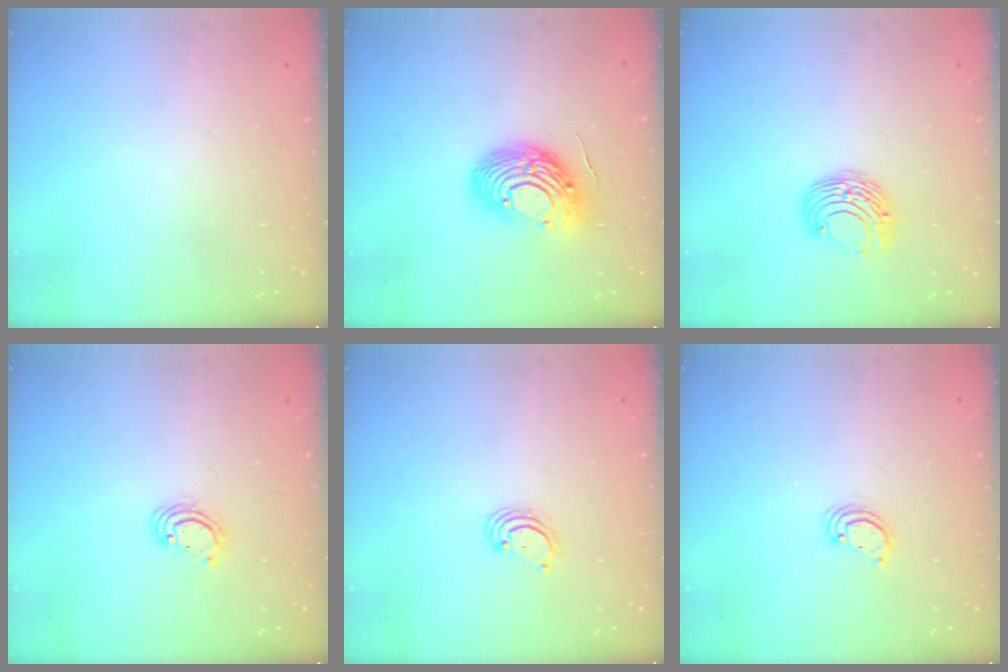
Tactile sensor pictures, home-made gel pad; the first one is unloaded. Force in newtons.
{"total": 15.9, "press": 15.9, "slide": 1.3}
{"total": 8.2, "press": 8.2, "slide": 0.6}
{"total": 2.6, "press": 2.6, "slide": 0.1}
{"total": 2.5, "press": 2.5, "slide": 0.3}
{"total": 2.6, "press": 2.6, "slide": 0.2}